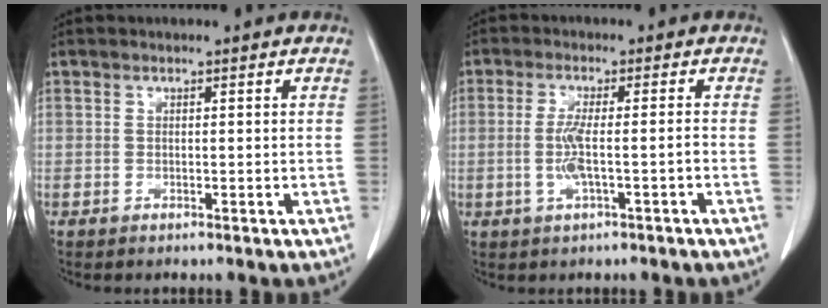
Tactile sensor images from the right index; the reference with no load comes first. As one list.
[{"total": 4.8, "force": [-1.2, 0.4, 4.6], "torque": [-0.097, 0.000, -0.019]}]